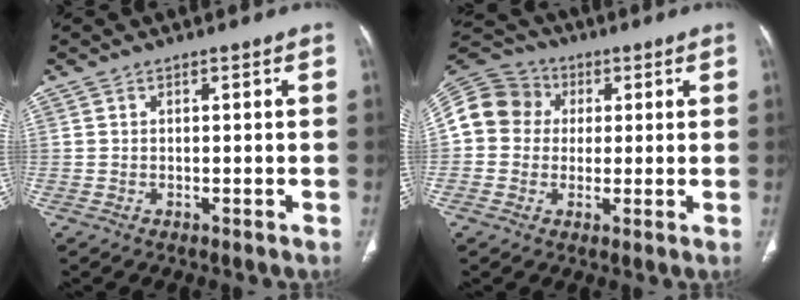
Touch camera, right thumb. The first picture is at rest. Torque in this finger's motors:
{"motor_torque": [1.11, 0.98, 0.30, -0.39, 0.07]}